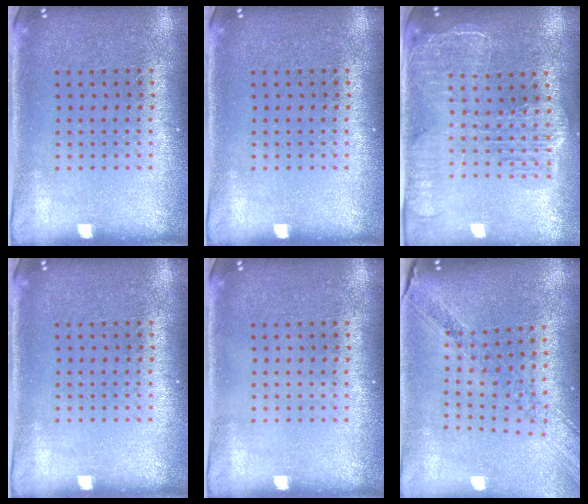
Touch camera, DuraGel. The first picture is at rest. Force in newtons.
{"total": 0.0}
{"total": 2.3, "press": 2.0, "slide": 1.1}
{"total": 0.0}
{"total": 0.0}
{"total": 1.1, "press": 1.1, "slide": 0.2}